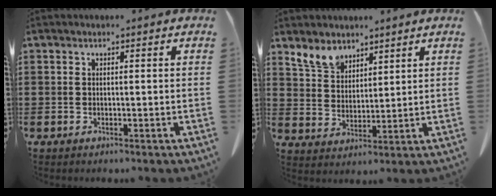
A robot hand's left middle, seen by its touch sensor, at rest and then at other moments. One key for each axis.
{"total": 5.2, "fx": 4.2, "fy": 2.6, "fz": 1.7, "tx": -0.049, "ty": -0.003, "tz": 0.079}